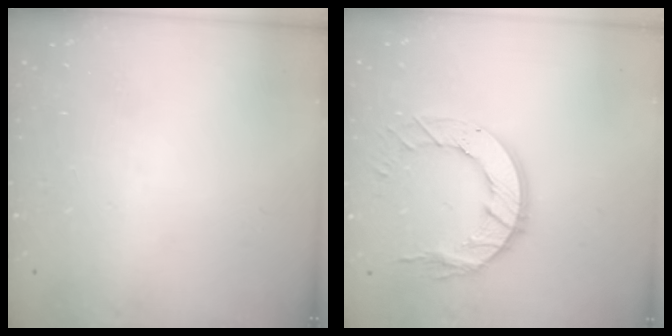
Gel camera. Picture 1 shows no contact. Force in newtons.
{"total": 12.3, "press": 12.3, "slide": 1.2}